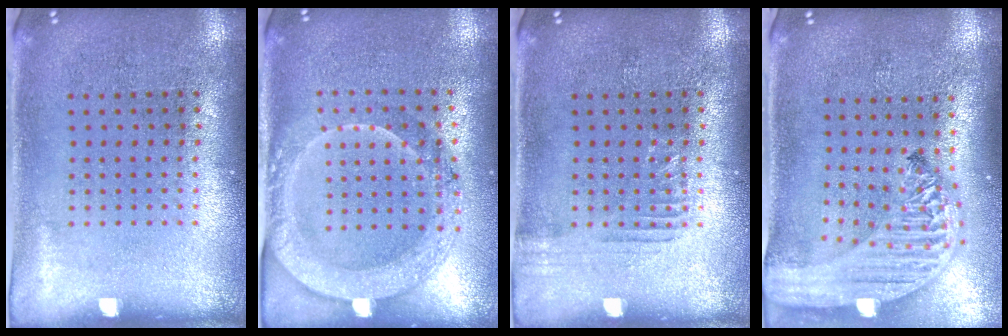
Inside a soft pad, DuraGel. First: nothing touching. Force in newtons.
{"total": 2.0, "press": 1.9, "slide": 0.6}
{"total": 1.2, "press": 1.2, "slide": 0.3}
{"total": 3.2, "press": 2.5, "slide": 1.9}